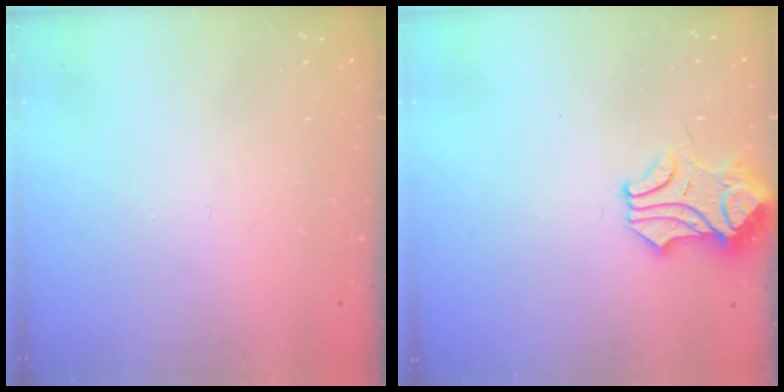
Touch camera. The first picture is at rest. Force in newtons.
{"total": 1.4, "press": 1.4, "slide": 0.0}